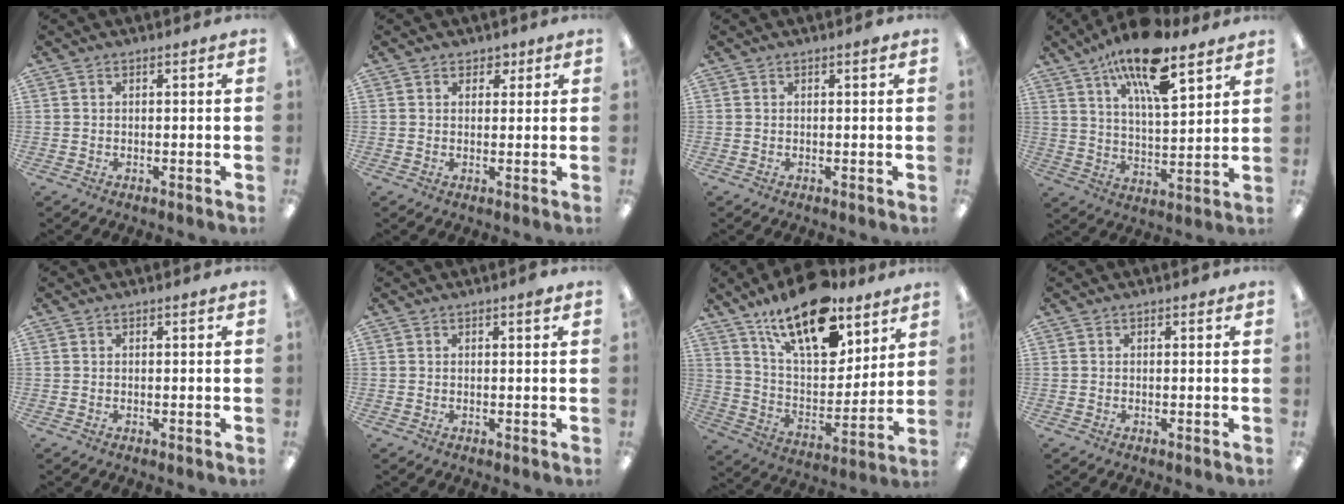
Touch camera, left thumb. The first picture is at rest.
{"total": 2.7, "force": [1.3, 2.1, 1.0], "torque": [-0.006, 0.000, 0.020]}
{"total": 0.7, "force": [0.4, 0.1, 0.5], "torque": [-0.004, -0.001, 0.005]}
{"total": 17.3, "force": [11.6, 5.7, 11.5], "torque": [-0.198, -0.052, 0.193]}
{"total": 0.0}
{"total": 1.1, "force": [0.7, 0.1, 0.8], "torque": [-0.010, -0.001, 0.009]}
{"total": 20.5, "force": [14.4, 8.3, 12.0], "torque": [-0.208, -0.077, 0.249]}
{"total": 0.0}